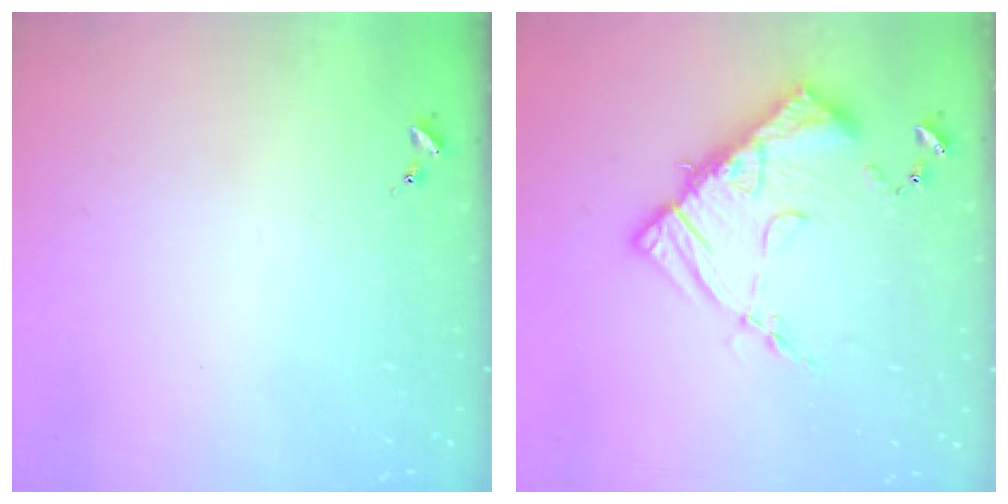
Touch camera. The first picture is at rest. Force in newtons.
{"total": 14.8, "press": 14.7, "slide": 1.4}